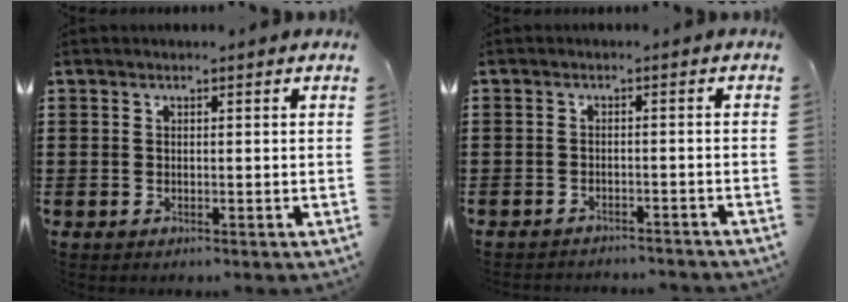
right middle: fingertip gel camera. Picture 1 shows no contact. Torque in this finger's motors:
{"motor_torque": [-0.10, -0.28, -0.15, -0.21]}